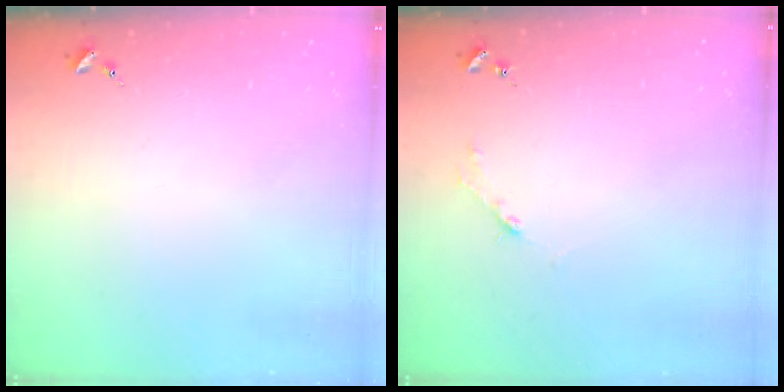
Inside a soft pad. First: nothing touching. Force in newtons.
{"total": 2.7, "press": 2.7, "slide": 0.4}